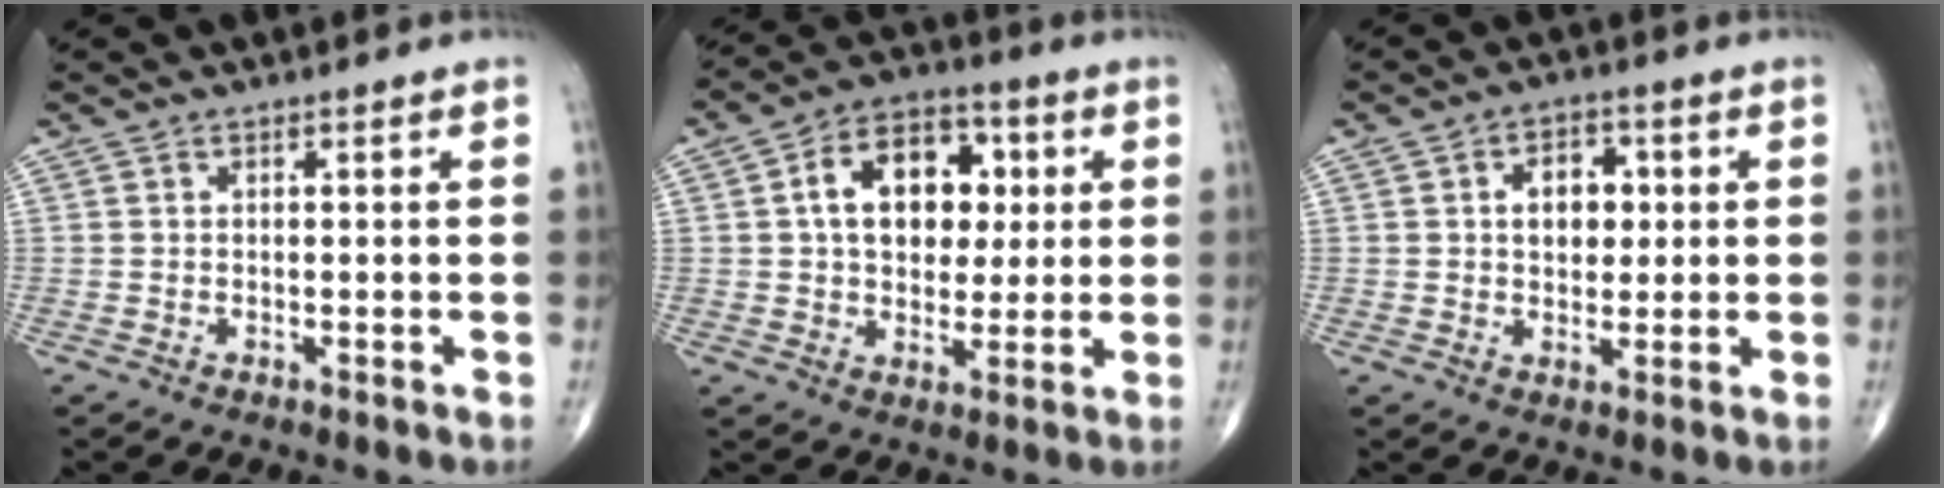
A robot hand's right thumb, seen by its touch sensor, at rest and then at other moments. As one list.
[{"total": 14.4, "force": [2.8, 9.9, 10.1], "torque": [-0.112, 0.011, 0.038]}, {"total": 6.9, "force": [1.1, 4.8, 4.8], "torque": [-0.039, 0.004, 0.014]}]